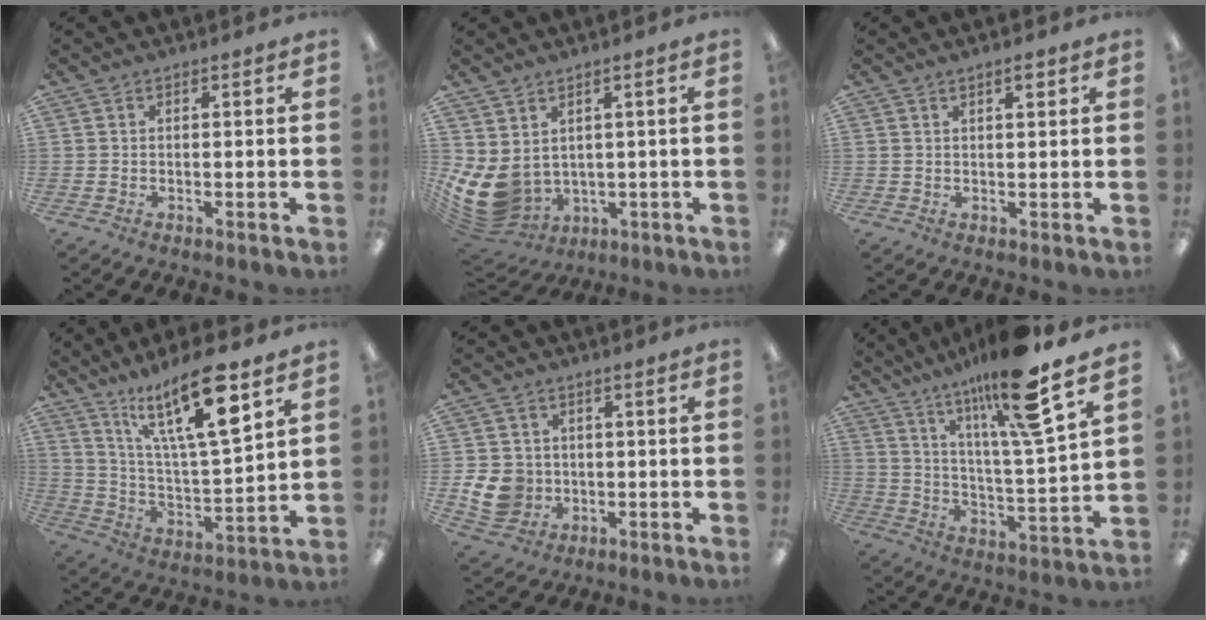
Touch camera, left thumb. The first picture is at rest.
{"total": 8.6, "force": [1.1, 6.4, 5.6], "torque": [-0.156, -0.030, 0.026]}
{"total": 2.0, "force": [1.4, 0.4, 1.4], "torque": [-0.021, -0.001, 0.021]}
{"total": 19.5, "force": [12.6, 4.7, 14.1], "torque": [-0.253, -0.065, 0.200]}
{"total": 8.4, "force": [-1.2, 7.5, 3.4], "torque": [-0.085, 0.010, -0.020]}
{"total": 17.9, "force": [13.2, 1.2, 12.0], "torque": [-0.211, -0.073, 0.202]}